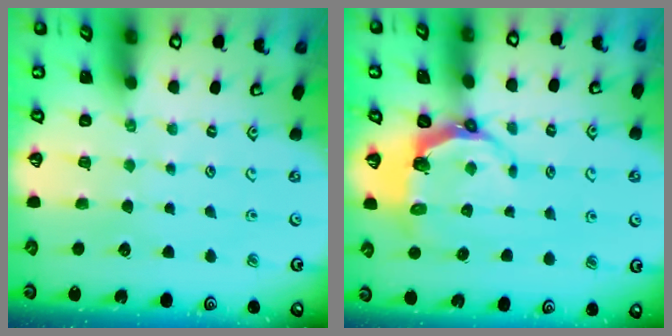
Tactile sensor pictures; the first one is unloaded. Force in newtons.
{"total": 5.7, "press": 4.3, "slide": 3.8}